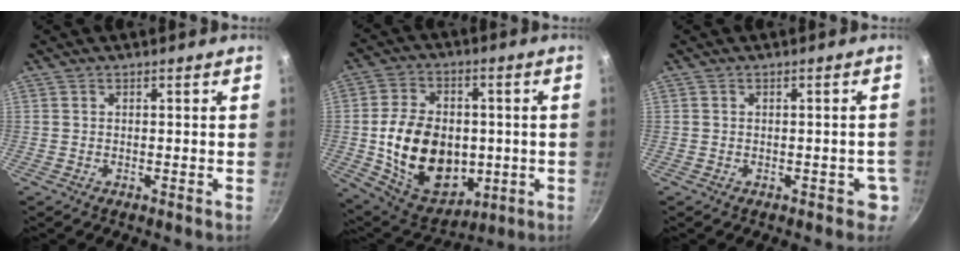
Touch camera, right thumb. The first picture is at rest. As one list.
[{"total": 20.3, "force": [-1.5, 14.7, 14.0], "torque": [-0.206, 0.006, -0.005]}, {"total": 2.5, "force": [-0.9, 1.8, 1.5], "torque": [0.009, 0.018, -0.004]}]